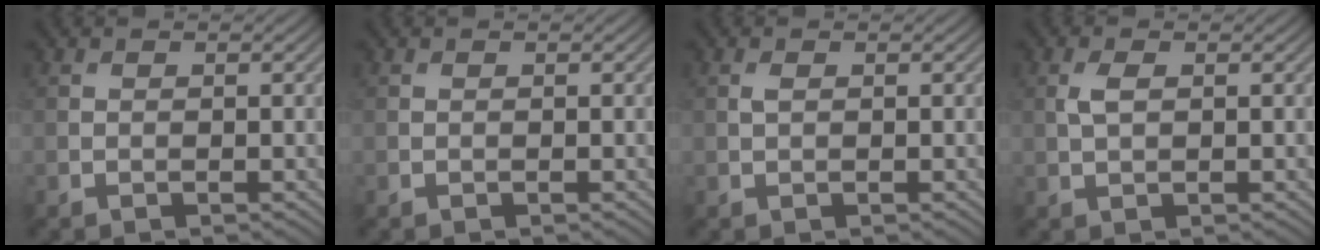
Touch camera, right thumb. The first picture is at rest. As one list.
[{"total": 0.0}, {"total": 0.8, "force": [0.2, 0.3, 0.7], "torque": [-0.017, 0.002, 0.004]}, {"total": 2.0, "force": [0.5, 1.0, 1.7], "torque": [-0.043, 0.003, 0.009]}]